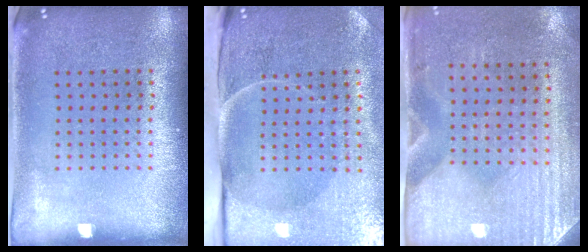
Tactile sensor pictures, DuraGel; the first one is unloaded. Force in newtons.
{"total": 4.9, "press": 3.9, "slide": 3.0}
{"total": 3.0, "press": 2.6, "slide": 1.5}